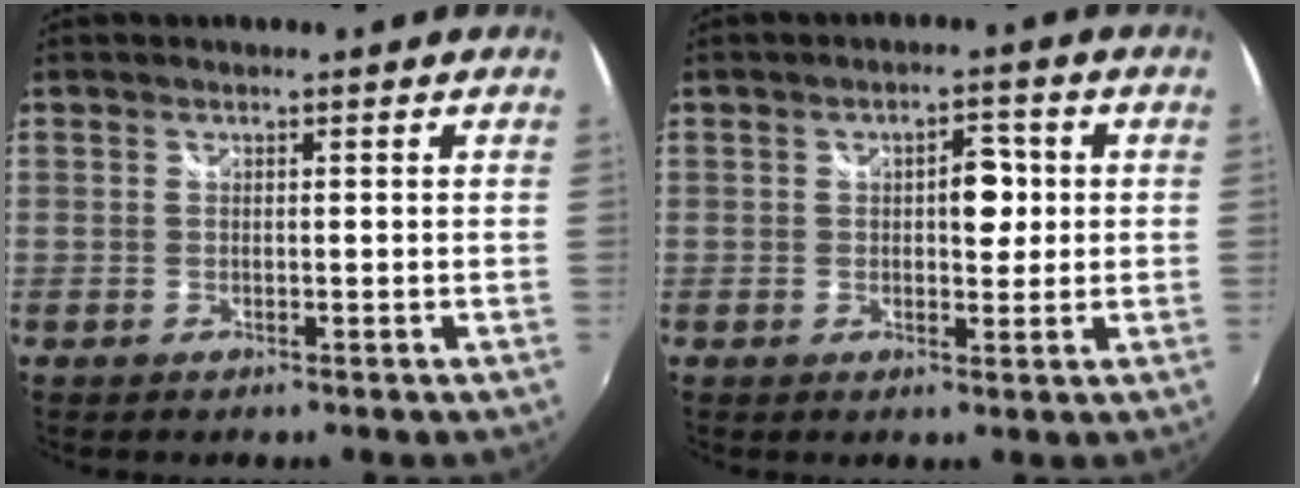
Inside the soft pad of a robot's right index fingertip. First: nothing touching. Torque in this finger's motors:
{"motor_torque": [0.75, 0.06, 0.15, 0.06]}